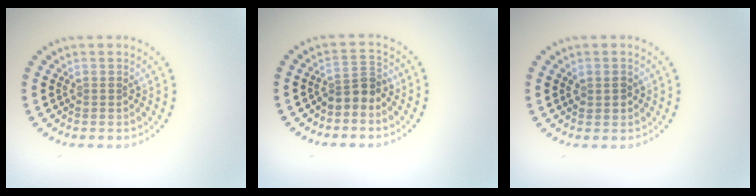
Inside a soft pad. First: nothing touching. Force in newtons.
{"total": 2.4, "press": 1.9, "slide": 1.4}
{"total": 1.4, "press": 1.3, "slide": 0.4}